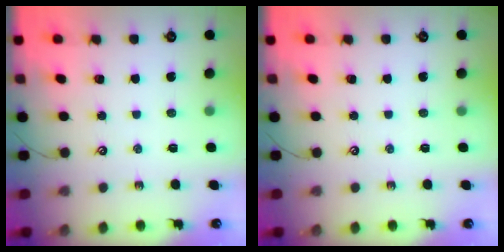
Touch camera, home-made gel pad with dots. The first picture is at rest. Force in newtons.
{"total": 0.0}